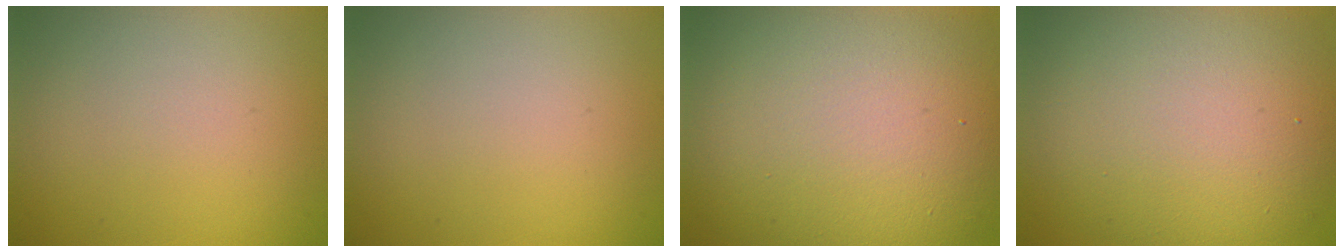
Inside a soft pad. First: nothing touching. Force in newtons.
{"total": 0.0}
{"total": 16.0, "press": 16.0, "slide": 1.3}
{"total": 12.0, "press": 12.0, "slide": 0.5}